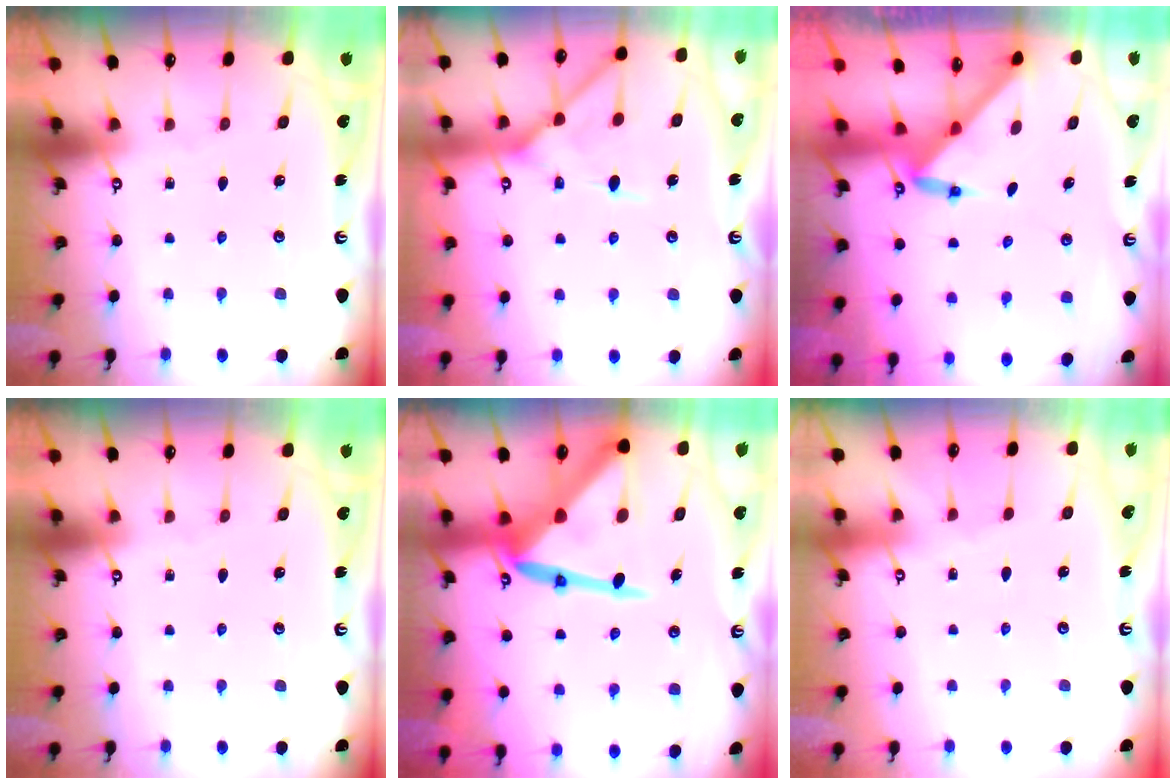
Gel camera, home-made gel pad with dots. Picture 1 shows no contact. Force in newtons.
{"total": 13.5, "press": 13.5, "slide": 1.2}
{"total": 2.9, "press": 2.9, "slide": 0.2}
{"total": 0.0}
{"total": 17.2, "press": 17.1, "slide": 1.6}
{"total": 1.9, "press": 1.8, "slide": 0.5}